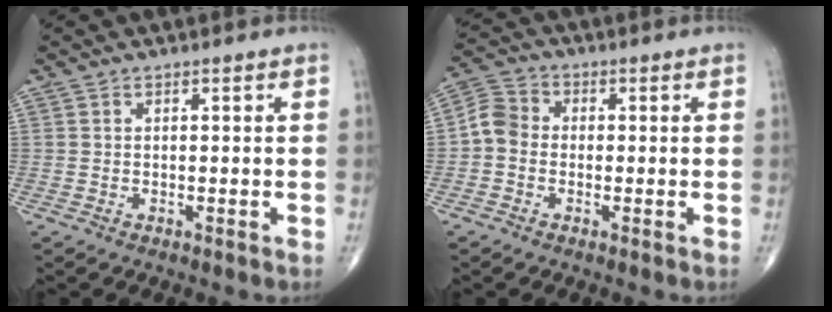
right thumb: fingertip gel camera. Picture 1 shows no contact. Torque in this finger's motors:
{"motor_torque": [0.13, 0.13, 0.02, -0.08, 0.01]}